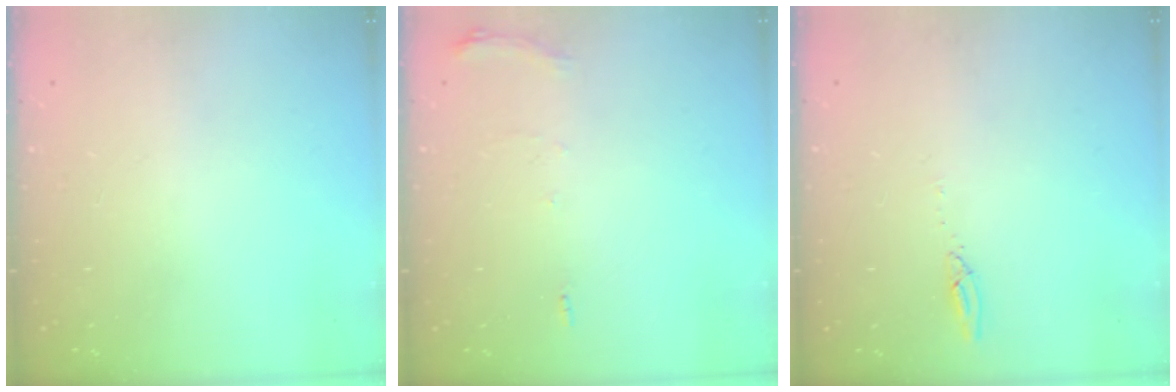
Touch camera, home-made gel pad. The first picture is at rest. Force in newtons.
{"total": 5.7, "press": 5.7, "slide": 0.8}
{"total": 2.7, "press": 2.7, "slide": 0.2}